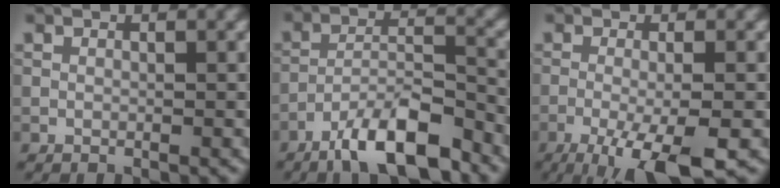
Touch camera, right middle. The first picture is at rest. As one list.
[{"total": 8.1, "force": [-5.9, 2.0, 5.1], "torque": [-0.081, 0.004, -0.106]}, {"total": 7.4, "force": [-3.6, 1.7, 6.2], "torque": [-0.091, -0.003, -0.062]}]